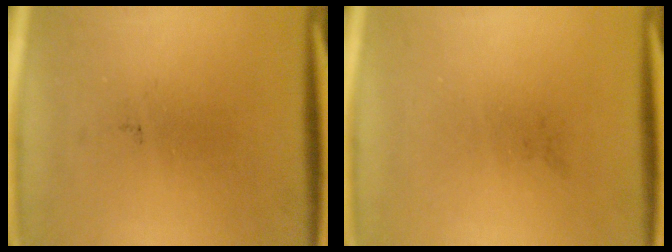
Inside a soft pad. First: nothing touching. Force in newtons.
{"total": 0.0}